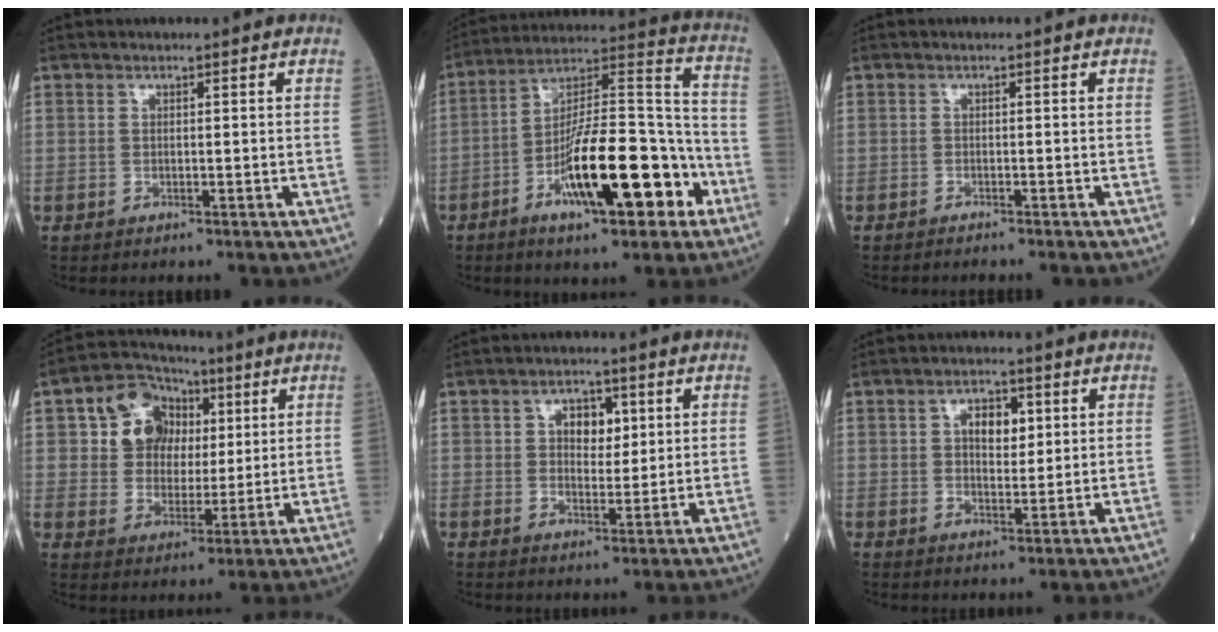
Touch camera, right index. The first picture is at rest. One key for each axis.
{"total": 19.2, "fx": -7.9, "fy": 4.6, "fz": 16.9, "tx": -0.292, "ty": 0.014, "tz": -0.119}
{"total": 2.6, "fx": -2.4, "fy": 0.1, "fz": 0.9, "tx": -0.014, "ty": -0.002, "tz": -0.030}
{"total": 9.7, "fx": 3.2, "fy": 8.1, "fz": 4.1, "tx": -0.076, "ty": 0.034, "tz": 0.062}
{"total": 4.5, "fx": 1.4, "fy": 2.8, "fz": 3.2, "tx": -0.047, "ty": 0.008, "tz": 0.023}
{"total": 4.5, "fx": 1.3, "fy": 2.4, "fz": 3.5, "tx": -0.054, "ty": 0.007, "tz": 0.022}